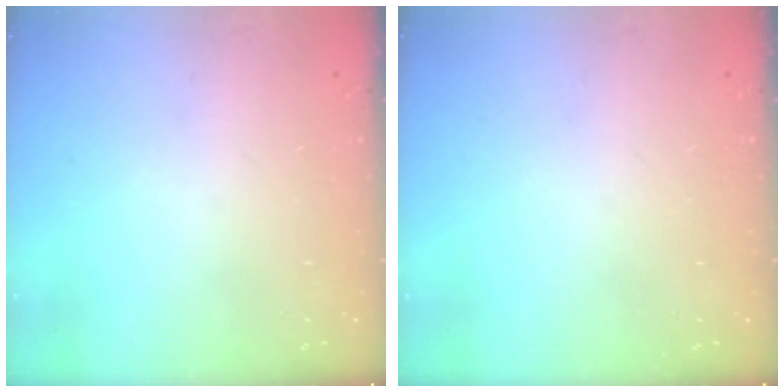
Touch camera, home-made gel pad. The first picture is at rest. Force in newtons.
{"total": 0.0}